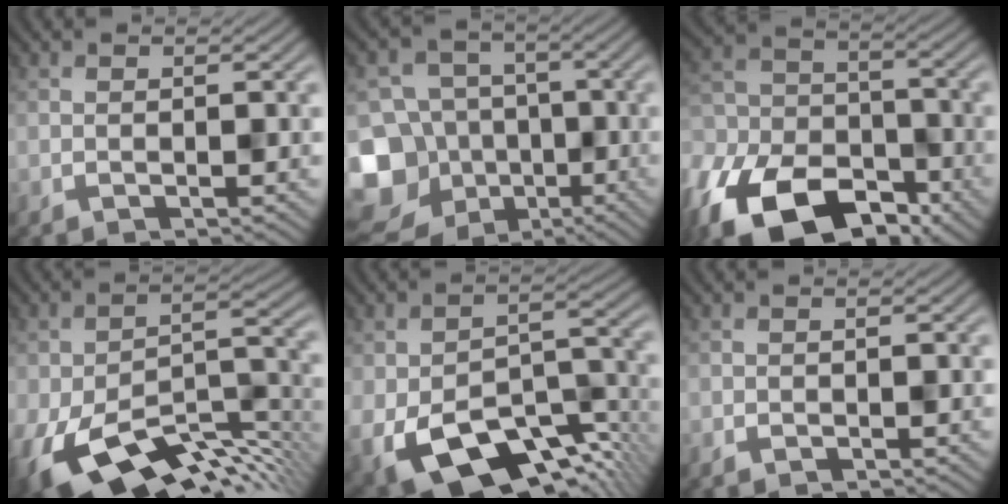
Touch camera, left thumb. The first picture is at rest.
{"total": 16.3, "force": [-8.1, 13.0, 5.5], "torque": [-0.181, -0.055, -0.109]}
{"total": 18.0, "force": [-11.6, 10.3, 9.1], "torque": [-0.222, -0.061, -0.183]}
{"total": 14.8, "force": [-7.4, 7.7, 10.3], "torque": [-0.202, -0.050, -0.107]}
{"total": 13.9, "force": [-6.5, 7.0, 10.1], "torque": [-0.179, -0.037, -0.104]}
{"total": 0.8, "force": [-0.6, 0.4, 0.2], "torque": [-0.004, -0.002, -0.008]}